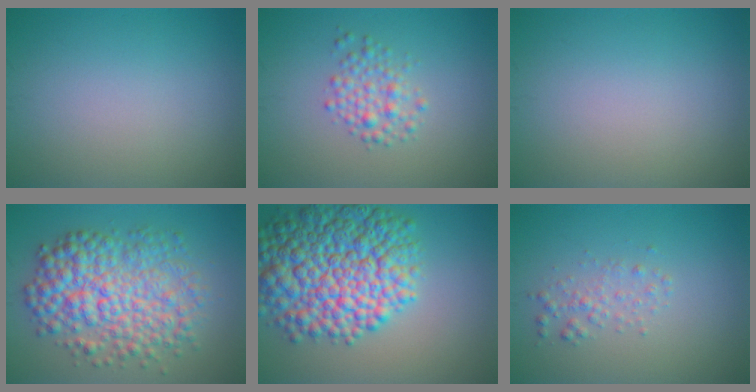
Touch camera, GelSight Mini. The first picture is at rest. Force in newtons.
{"total": 2.4, "press": 2.4, "slide": 0.1}
{"total": 0.0}
{"total": 8.5, "press": 8.5, "slide": 0.0}
{"total": 12.2, "press": 12.2, "slide": 0.2}
{"total": 1.5, "press": 1.5, "slide": 0.0}